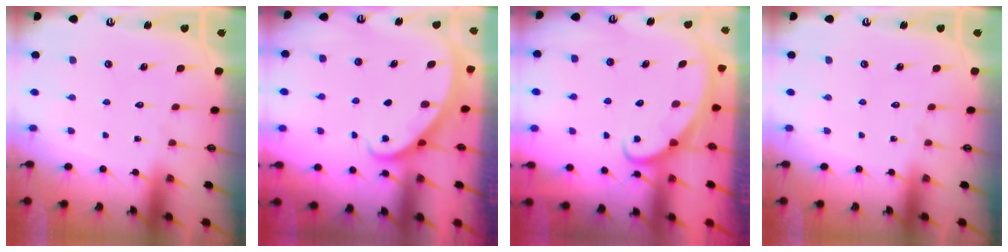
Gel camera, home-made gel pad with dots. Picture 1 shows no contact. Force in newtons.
{"total": 2.1, "press": 2.1, "slide": 0.1}
{"total": 2.5, "press": 2.4, "slide": 0.2}
{"total": 0.0}